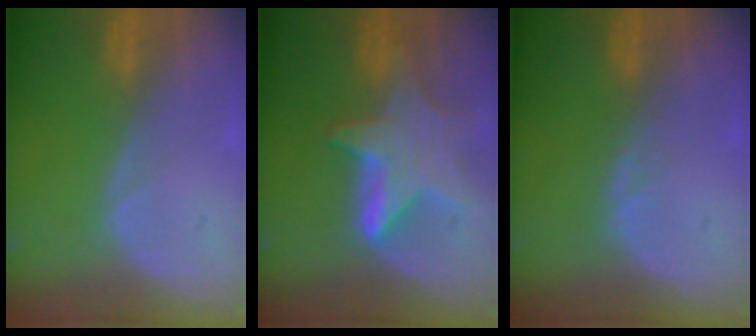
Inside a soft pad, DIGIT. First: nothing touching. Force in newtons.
{"total": 8.1, "press": 8.0, "slide": 0.6}
{"total": 0.8, "press": 0.8, "slide": 0.3}